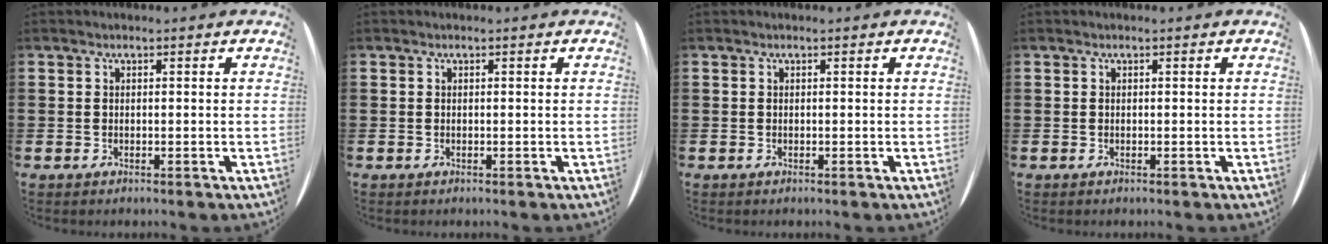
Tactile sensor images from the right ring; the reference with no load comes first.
{"total": 0.0}
{"total": 0.0}
{"total": 0.0}